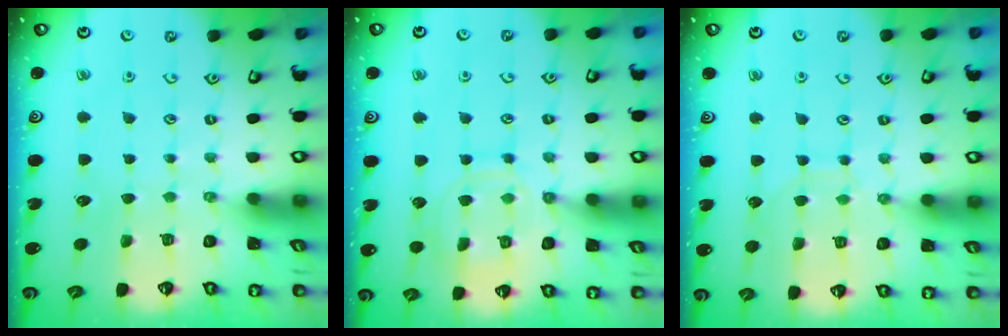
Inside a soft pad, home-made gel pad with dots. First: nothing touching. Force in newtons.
{"total": 12.1, "press": 12.0, "slide": 0.9}
{"total": 6.8, "press": 6.8, "slide": 0.1}